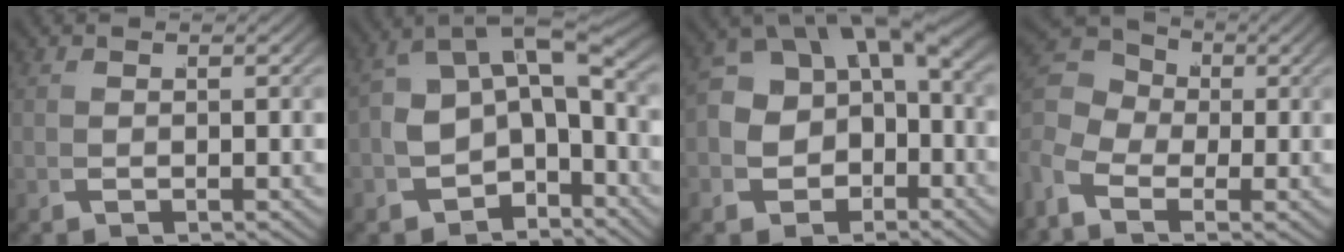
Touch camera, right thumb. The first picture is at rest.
{"total": 8.7, "force": [-1.4, 6.5, 5.5], "torque": [-0.084, -0.019, -0.020]}
{"total": 9.4, "force": [-0.4, 7.7, 5.4], "torque": [-0.100, -0.014, -0.004]}
{"total": 6.8, "force": [2.1, 4.7, 4.4], "torque": [-0.086, 0.003, 0.026]}